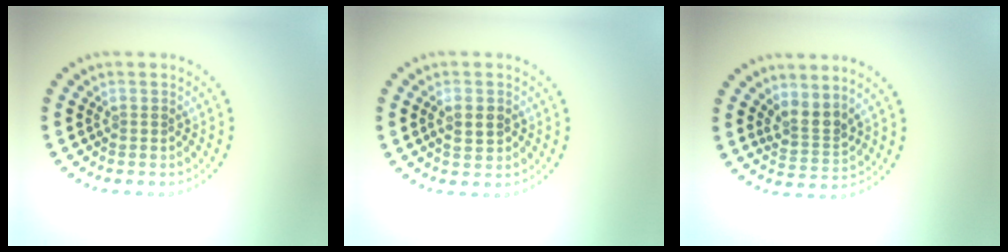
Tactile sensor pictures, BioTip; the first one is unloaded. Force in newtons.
{"total": 1.7, "press": 1.7, "slide": 0.2}
{"total": 2.6, "press": 1.9, "slide": 1.7}